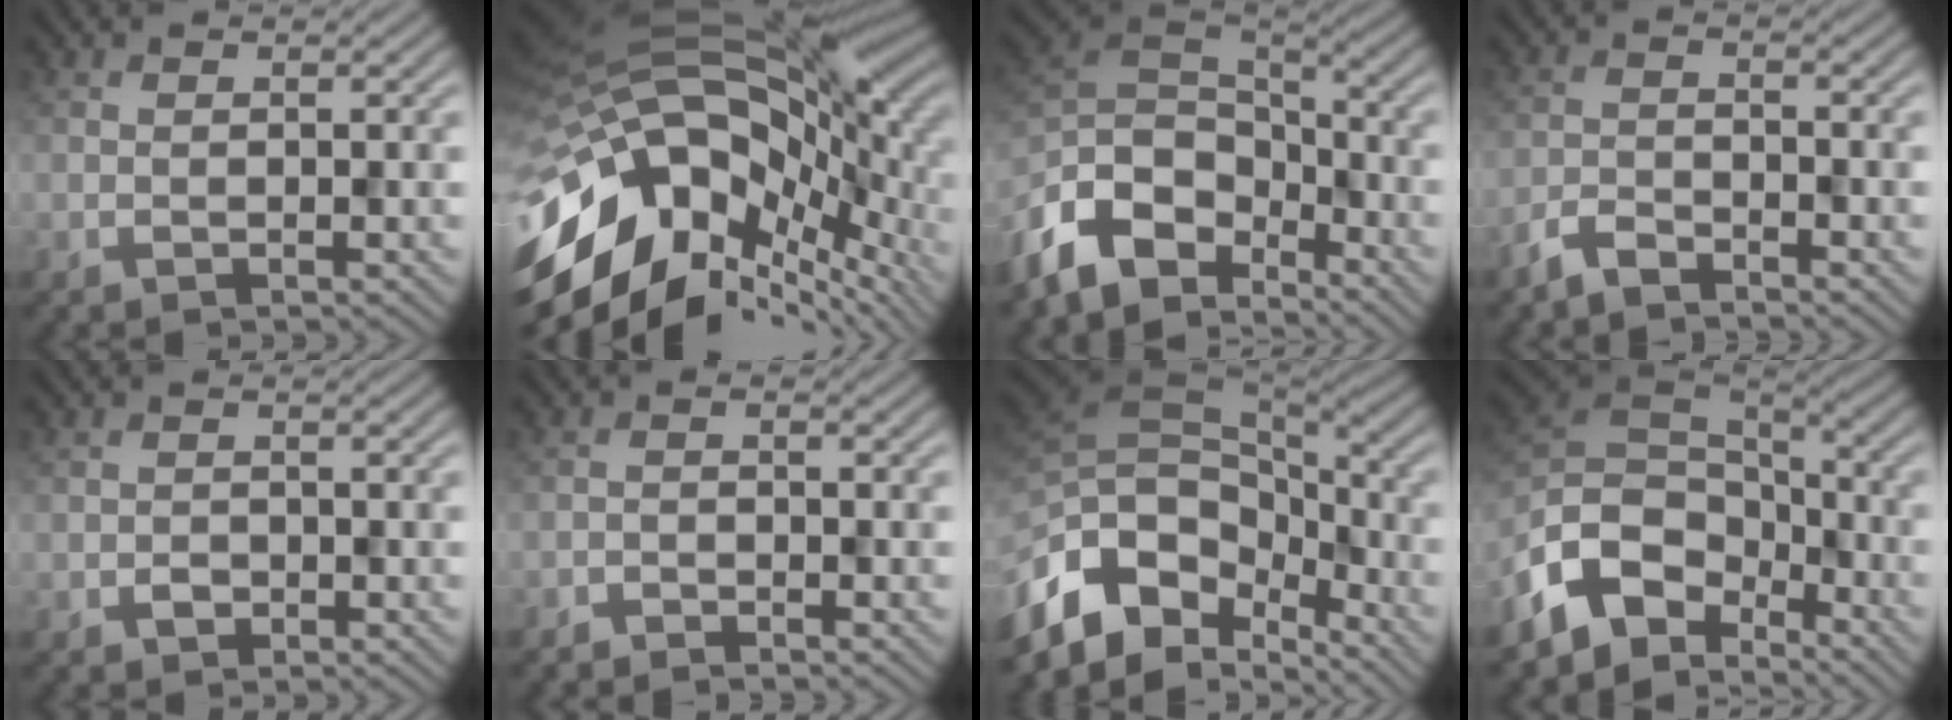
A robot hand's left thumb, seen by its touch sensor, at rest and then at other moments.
{"total": 19.6, "force": [-5.5, 11.4, 15.0], "torque": [-0.307, -0.016, -0.098]}
{"total": 11.2, "force": [-7.0, 6.3, 6.1], "torque": [-0.149, -0.011, -0.142]}
{"total": 3.0, "force": [-2.7, 0.7, 1.2], "torque": [-0.029, -0.002, -0.066]}
{"total": 1.2, "force": [-0.7, 0.9, 0.5], "torque": [-0.007, -0.001, -0.016]}
{"total": 1.5, "force": [-1.4, 0.3, 0.2], "torque": [-0.005, 0.001, -0.032]}
{"total": 15.1, "force": [-6.6, 9.5, 9.7], "torque": [-0.252, -0.029, -0.098]}
{"total": 10.2, "force": [-5.9, 6.2, 5.5], "torque": [-0.119, -0.007, -0.131]}